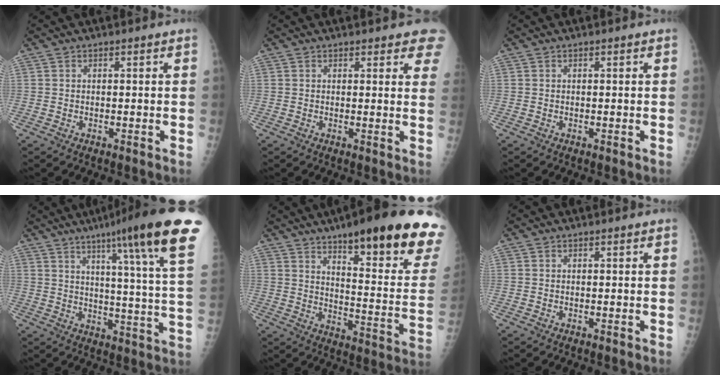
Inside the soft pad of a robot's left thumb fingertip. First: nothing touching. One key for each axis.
{"total": 5.6, "fx": 4.2, "fy": 1.8, "fz": 3.1, "tx": -0.004, "ty": -0.013, "tz": 0.037}
{"total": 0.0}
{"total": 24.0, "fx": 14.6, "fy": 1.3, "fz": 19.0, "tx": -0.257, "ty": -0.061, "tz": 0.192}
{"total": 27.0, "fx": 17.0, "fy": 4.9, "fz": 20.4, "tx": -0.233, "ty": -0.064, "tz": 0.236}
{"total": 0.0}